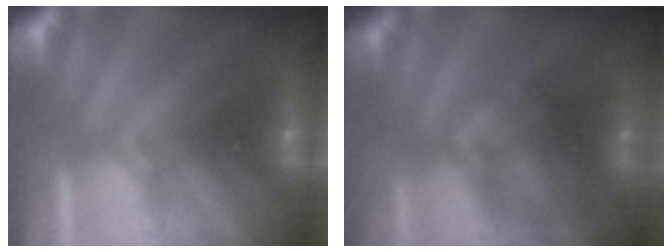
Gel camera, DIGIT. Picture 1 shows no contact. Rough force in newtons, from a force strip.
{"total": 2.0}